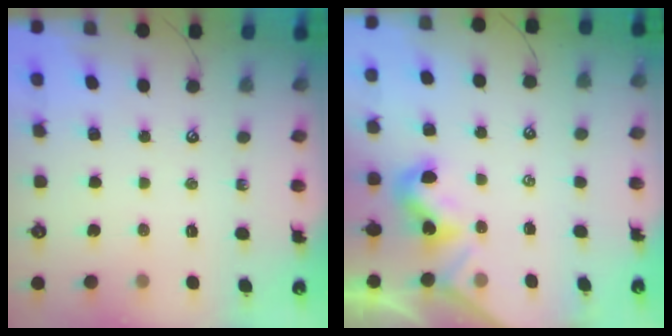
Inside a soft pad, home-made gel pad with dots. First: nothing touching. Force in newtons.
{"total": 2.0, "press": 1.9, "slide": 0.4}